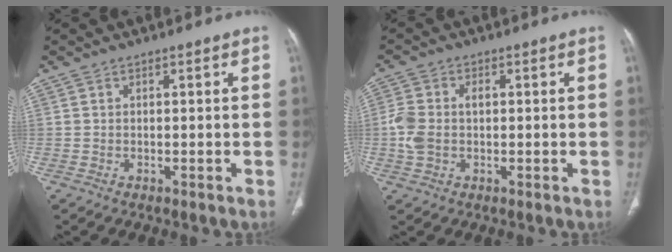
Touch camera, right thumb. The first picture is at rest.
{"total": 6.3, "force": [0.0, 4.2, 4.7], "torque": [-0.119, 0.018, 0.004]}